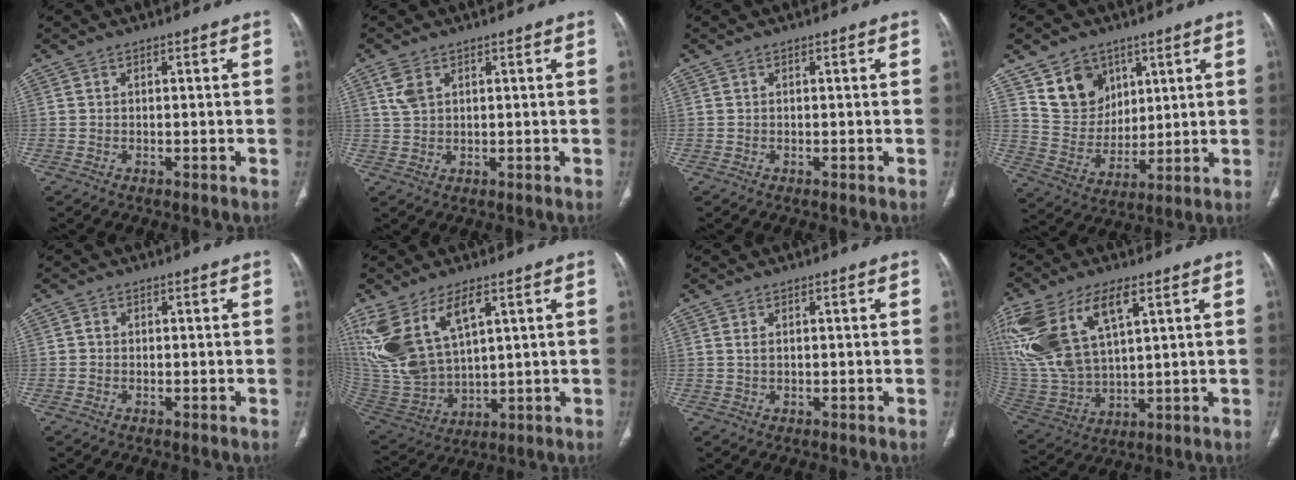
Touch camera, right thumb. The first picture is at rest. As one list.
[{"total": 3.5, "force": [1.8, 1.9, 2.3], "torque": [-0.051, 0.003, 0.046]}, {"total": 0.0}, {"total": 11.2, "force": [6.3, 8.5, 3.7], "torque": [-0.033, -0.043, 0.132]}, {"total": 0.9, "force": [0.0, 0.9, 0.3], "torque": [-0.002, 0.003, -0.001]}, {"total": 16.9, "force": [7.8, 8.3, 12.5], "torque": [-0.262, -0.031, 0.178]}, {"total": 1.2, "force": [0.5, 0.7, 0.9], "torque": [-0.021, 0.002, 0.014]}, {"total": 21.9, "force": [9.4, 10.6, 16.8], "torque": [-0.376, -0.018, 0.194]}]